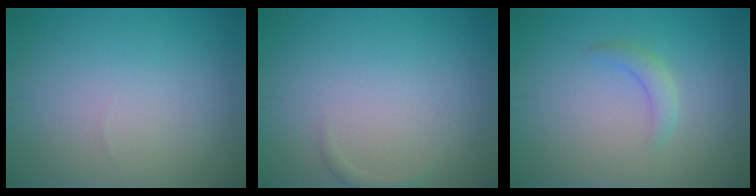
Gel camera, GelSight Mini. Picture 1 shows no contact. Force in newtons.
{"total": 0.7, "press": 0.7, "slide": 0.0}
{"total": 1.6, "press": 1.6, "slide": 0.2}